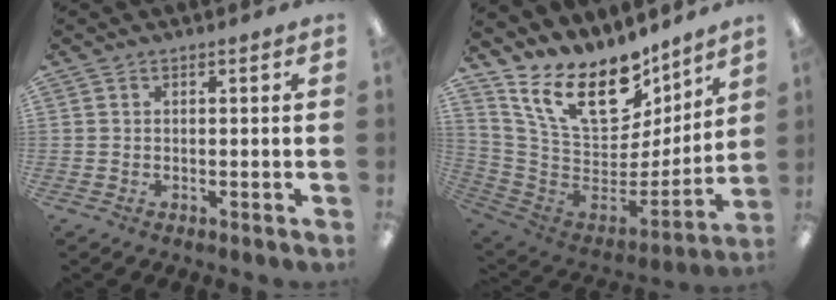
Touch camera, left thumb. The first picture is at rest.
{"total": 20.7, "force": [13.9, 9.6, 12.0], "torque": [-0.220, -0.101, 0.248]}